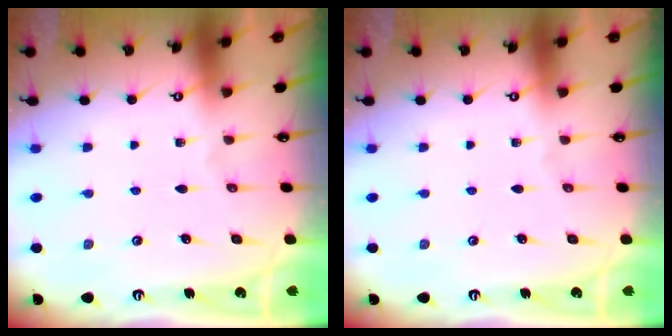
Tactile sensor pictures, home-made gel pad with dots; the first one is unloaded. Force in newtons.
{"total": 0.0}